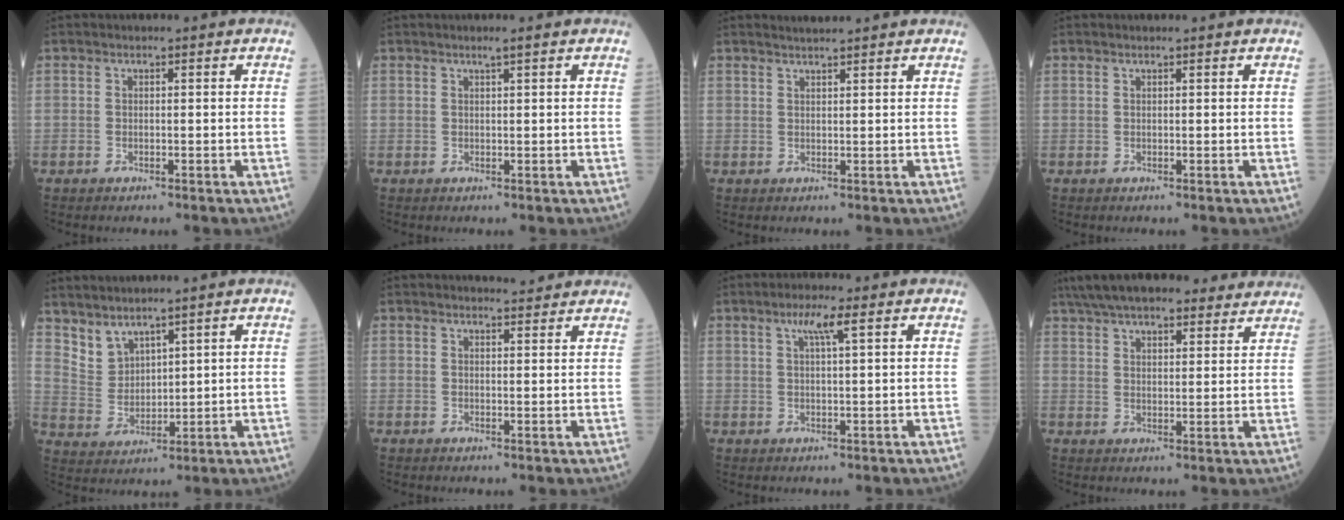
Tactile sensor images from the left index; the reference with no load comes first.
{"total": 0.9, "force": [0.6, -0.2, 0.7], "torque": [-0.016, -0.002, 0.014]}
{"total": 2.1, "force": [2.1, 0.1, 0.5], "torque": [-0.008, 0.016, 0.037]}
{"total": 0.0}
{"total": 4.6, "force": [4.2, 1.8, 0.8], "torque": [-0.032, 0.003, 0.103]}
{"total": 3.2, "force": [3.1, 0.3, 0.5], "torque": [-0.010, 0.000, 0.035]}
{"total": 3.5, "force": [1.8, -0.1, 3.0], "torque": [-0.064, 0.006, 0.034]}
{"total": 20.3, "force": [17.4, 5.2, 9.1], "torque": [-0.156, 0.051, 0.244]}